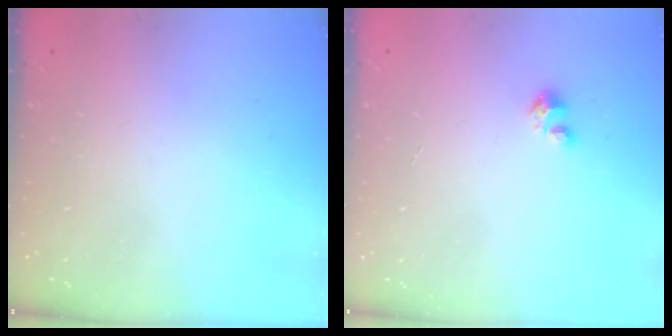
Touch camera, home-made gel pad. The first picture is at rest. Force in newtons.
{"total": 1.8, "press": 1.8, "slide": 0.1}